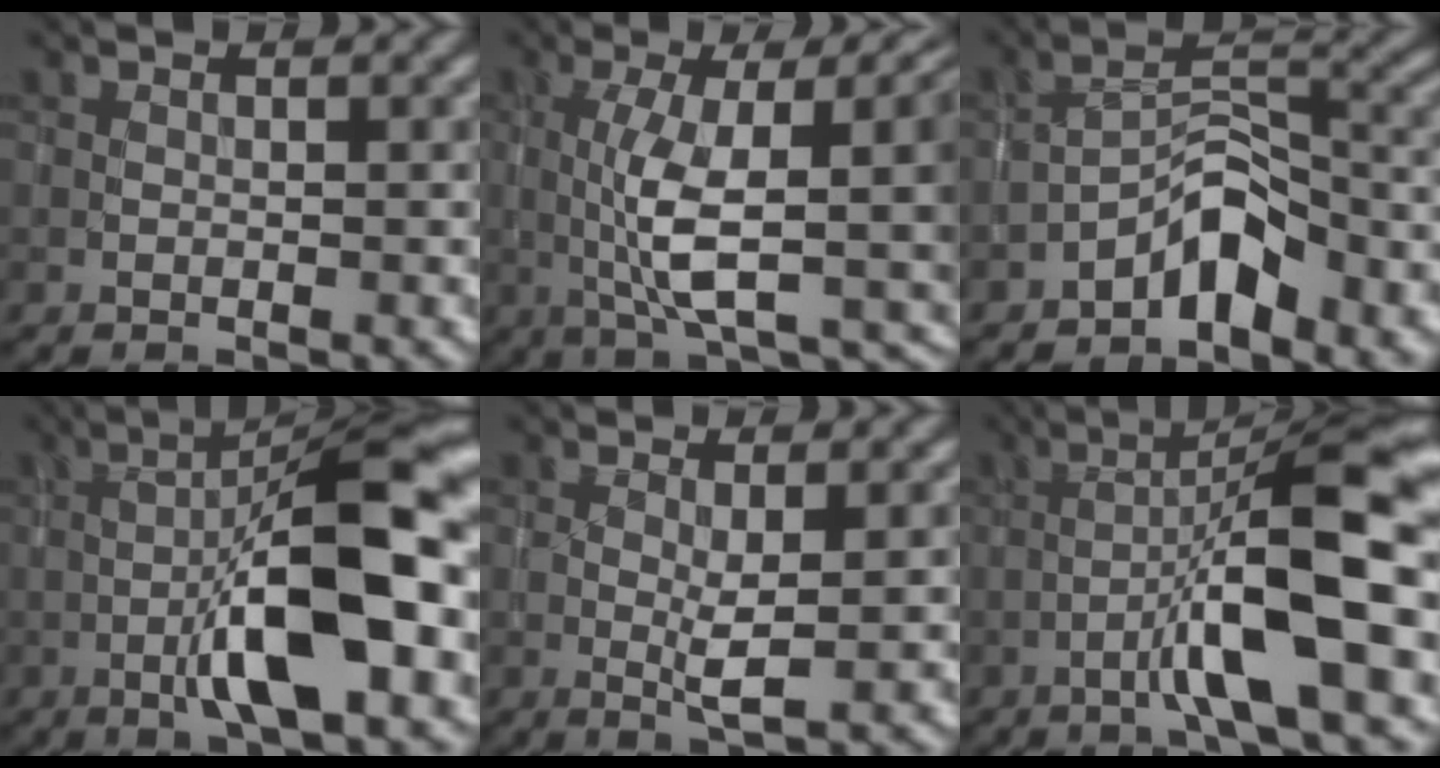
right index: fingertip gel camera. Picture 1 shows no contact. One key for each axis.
{"total": 13.2, "fx": 0.8, "fy": 4.8, "fz": 12.3, "tx": -0.196, "ty": -0.007, "tz": 0.027}
{"total": 7.2, "fx": -4.9, "fy": 2.9, "fz": 4.4, "tx": -0.053, "ty": 0.011, "tz": -0.091}
{"total": 11.5, "fx": -2.0, "fy": 2.5, "fz": 11.0, "tx": -0.176, "ty": 0.014, "tz": -0.037}
{"total": 2.0, "fx": 0.3, "fy": 0.1, "fz": 2.0, "tx": -0.043, "ty": -0.003, "tz": 0.004}
{"total": 10.0, "fx": -2.8, "fy": 1.1, "fz": 9.6, "tx": -0.148, "ty": 0.025, "tz": -0.048}